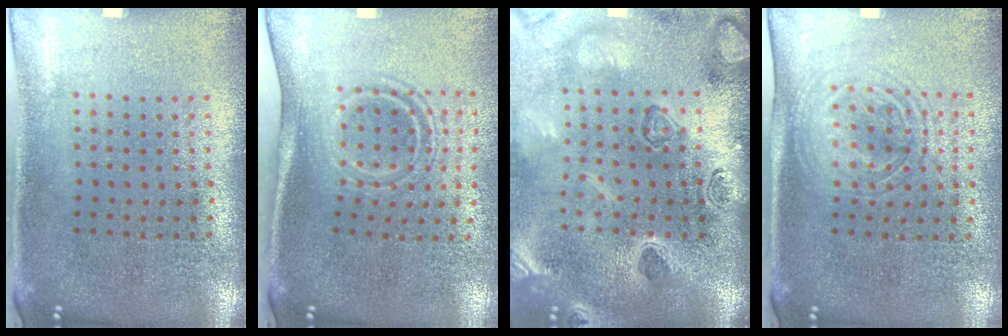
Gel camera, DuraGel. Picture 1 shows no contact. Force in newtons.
{"total": 1.7, "press": 1.1, "slide": 1.4}
{"total": 4.4, "press": 3.2, "slide": 2.9}
{"total": 1.5, "press": 1.3, "slide": 0.6}